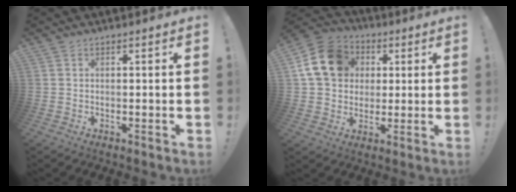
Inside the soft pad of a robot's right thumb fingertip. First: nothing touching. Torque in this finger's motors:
{"motor_torque": [0.40, 0.91, 1.03, 0.09, 0.30]}